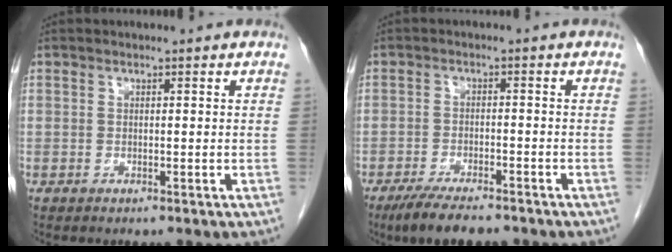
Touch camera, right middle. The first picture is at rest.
{"total": 7.5, "force": [-6.0, 1.7, 4.1], "torque": [-0.069, -0.015, -0.099]}